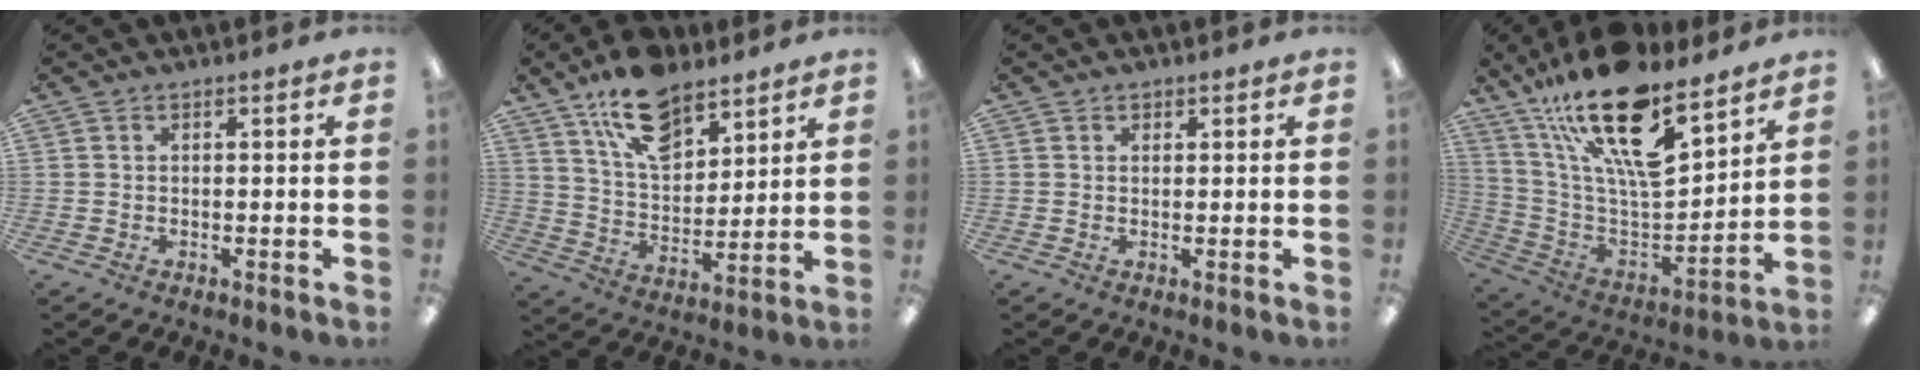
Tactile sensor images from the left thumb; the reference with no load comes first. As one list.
[{"total": 14.3, "force": [10.0, 7.4, 7.1], "torque": [-0.117, -0.046, 0.181]}, {"total": 0.8, "force": [0.6, 0.5, 0.1], "torque": [0.006, -0.001, 0.010]}, {"total": 23.1, "force": [15.8, 8.1, 14.7], "torque": [-0.262, -0.103, 0.272]}]